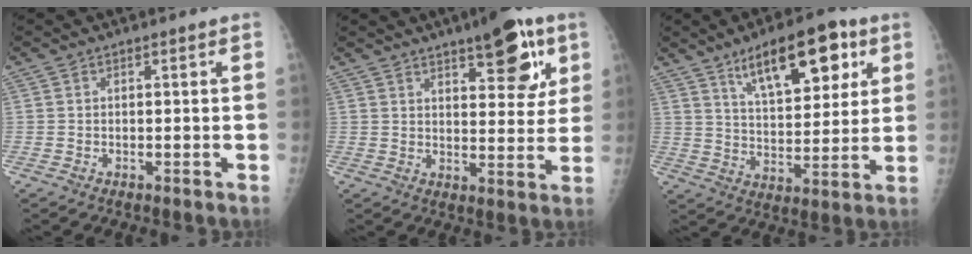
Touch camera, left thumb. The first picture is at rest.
{"total": 12.8, "force": [6.8, 4.7, 9.8], "torque": [-0.096, -0.026, 0.090]}
{"total": 16.1, "force": [8.5, 6.7, 11.9], "torque": [-0.142, -0.032, 0.136]}